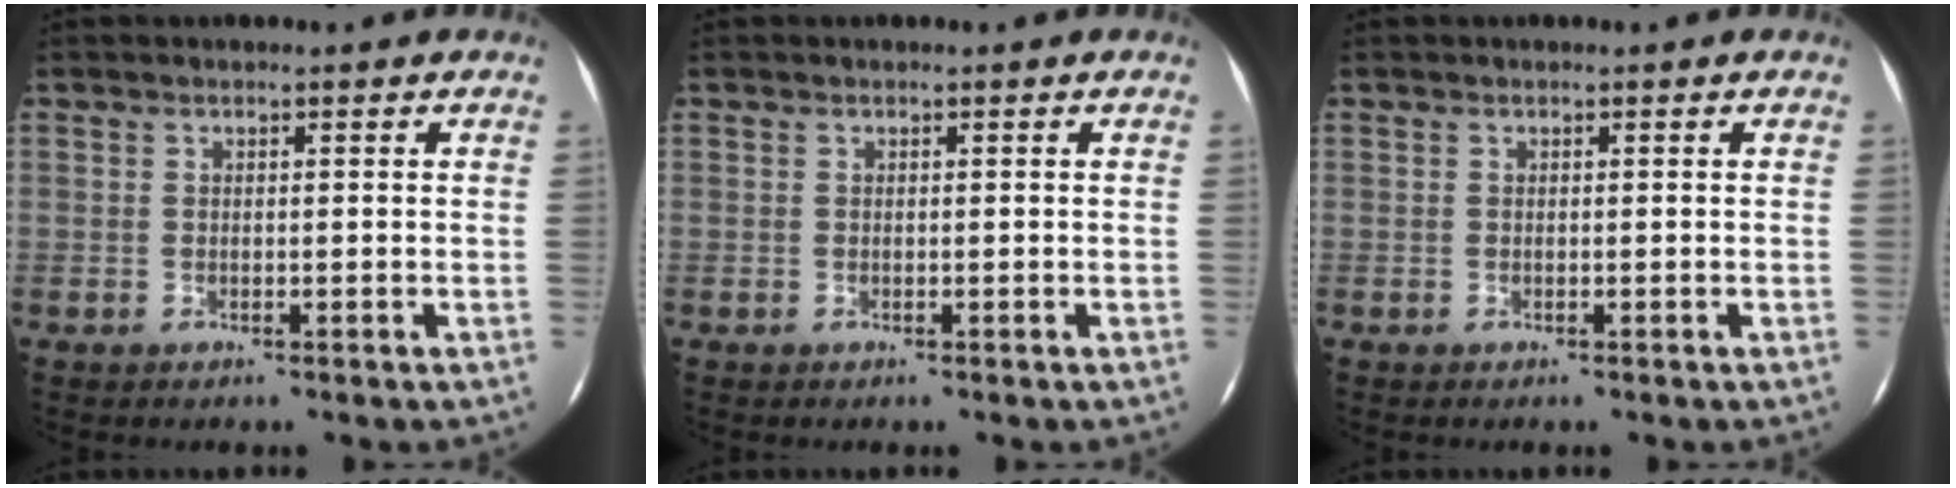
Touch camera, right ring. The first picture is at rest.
{"total": 0.0}
{"total": 0.0}